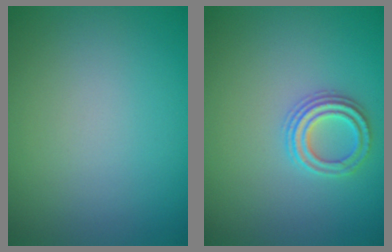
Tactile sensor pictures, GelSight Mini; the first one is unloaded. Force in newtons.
{"total": 2.3, "press": 2.2, "slide": 0.6}